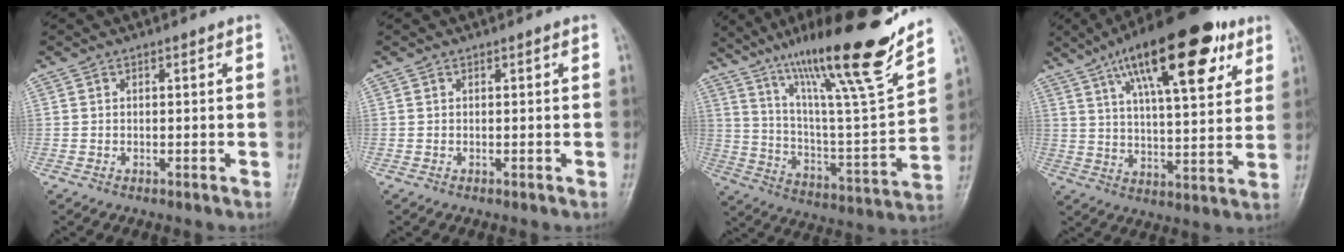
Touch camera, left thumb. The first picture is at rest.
{"total": 0.0}
{"total": 25.1, "force": [18.1, 2.1, 17.2], "torque": [-0.249, -0.074, 0.306]}
{"total": 23.0, "force": [11.9, 8.0, 18.0], "torque": [-0.258, -0.021, 0.187]}